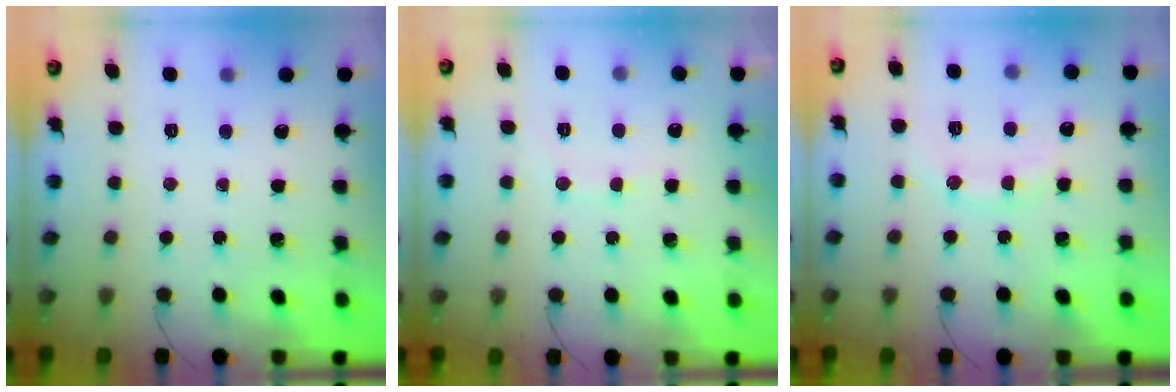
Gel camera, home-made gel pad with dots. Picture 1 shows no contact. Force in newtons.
{"total": 6.3, "press": 6.3, "slide": 1.1}
{"total": 7.5, "press": 7.4, "slide": 0.9}